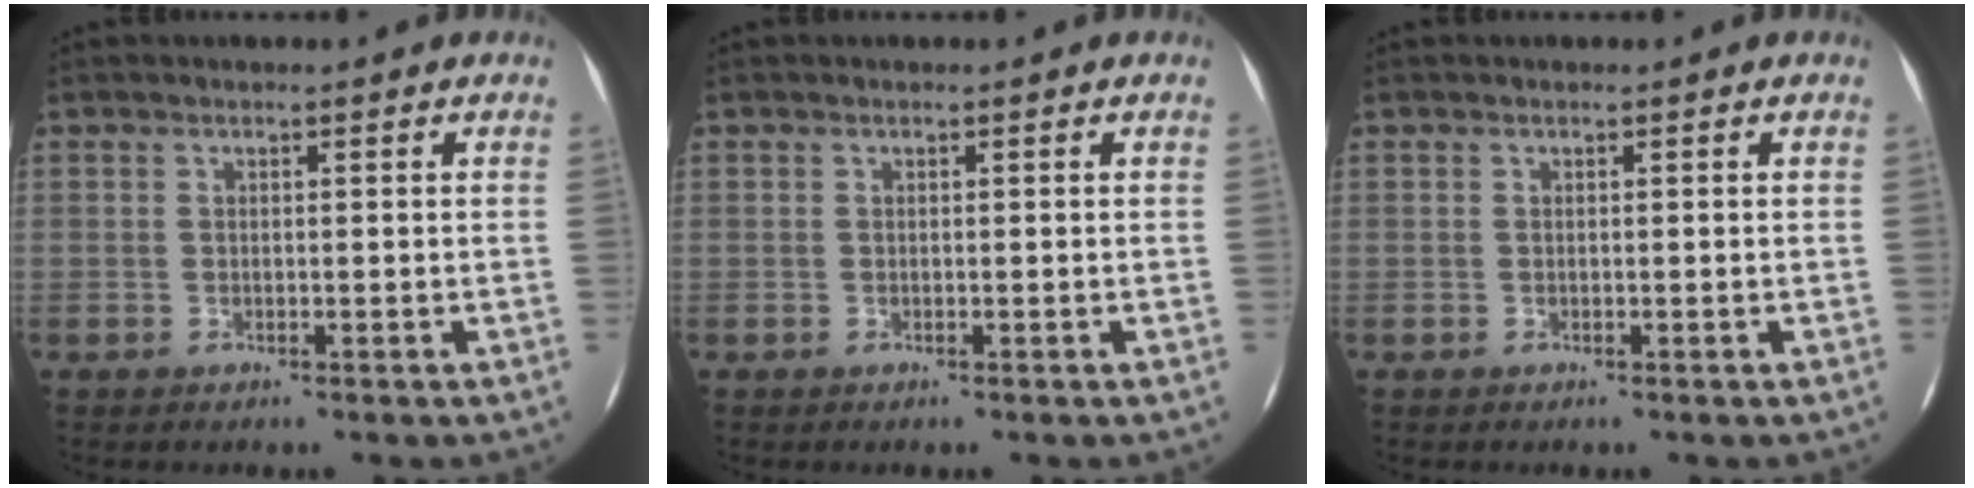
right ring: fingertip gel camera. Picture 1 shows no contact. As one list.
[{"total": 0.0}, {"total": 0.0}]